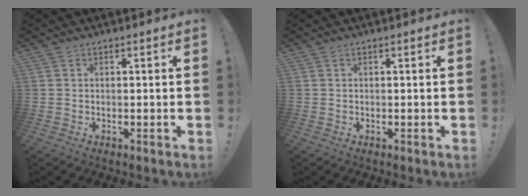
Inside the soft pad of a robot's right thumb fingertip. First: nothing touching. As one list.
[{"total": 0.0}]